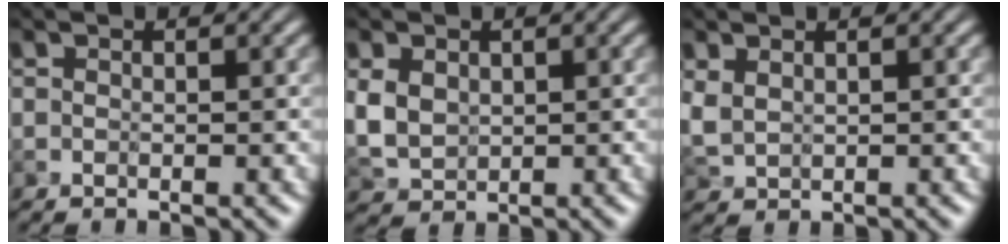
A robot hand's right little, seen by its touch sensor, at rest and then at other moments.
{"total": 3.7, "force": [0.4, 2.9, 2.2], "torque": [-0.062, -0.002, 0.013]}
{"total": 1.9, "force": [0.7, 1.3, 1.3], "torque": [-0.040, 0.000, 0.020]}